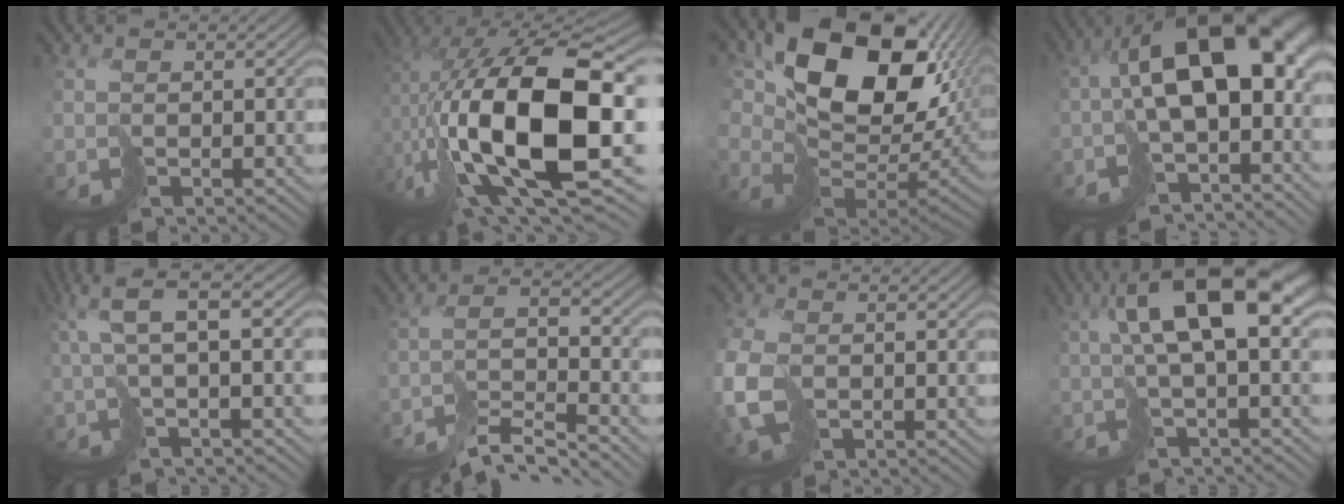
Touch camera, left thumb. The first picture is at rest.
{"total": 20.0, "force": [-0.4, 10.0, 17.3], "torque": [-0.344, -0.030, 0.004]}
{"total": 18.2, "force": [5.5, 12.8, 11.8], "torque": [-0.229, -0.033, 0.129]}
{"total": 15.5, "force": [-1.8, 7.6, 13.4], "torque": [-0.222, 0.004, -0.027]}
{"total": 7.3, "force": [0.9, 2.1, 7.0], "torque": [-0.121, 0.019, 0.008]}
{"total": 8.7, "force": [-6.9, 2.0, 4.9], "torque": [-0.083, 0.002, -0.127]}
{"total": 8.3, "force": [-1.4, 5.7, 5.9], "torque": [-0.199, -0.019, -0.022]}
{"total": 11.6, "force": [1.6, 3.8, 10.8], "torque": [-0.189, 0.006, 0.031]}